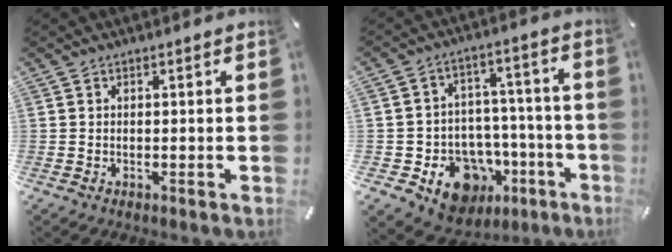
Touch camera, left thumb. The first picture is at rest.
{"total": 13.2, "force": [-6.5, 10.3, 5.2], "torque": [-0.051, 0.035, -0.097]}